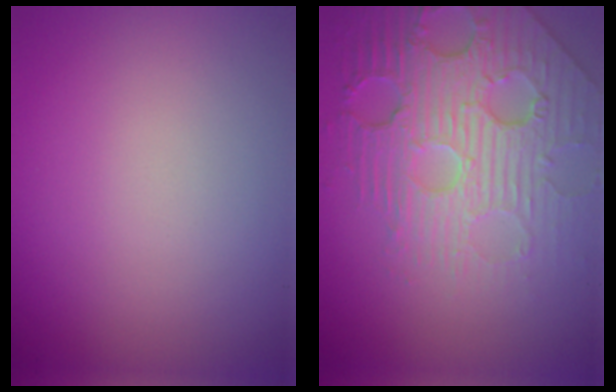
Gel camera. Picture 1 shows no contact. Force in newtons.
{"total": 7.3, "press": 5.4, "slide": 5.0}